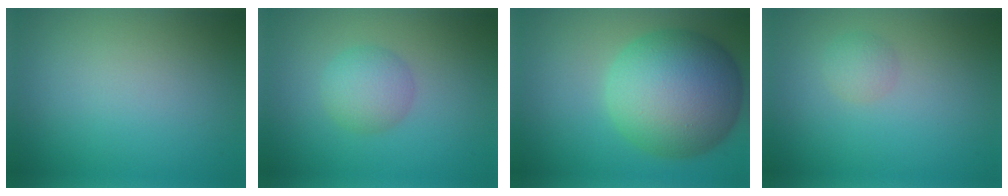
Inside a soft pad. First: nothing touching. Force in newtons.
{"total": 2.9, "press": 2.9, "slide": 0.1}
{"total": 12.5, "press": 12.4, "slide": 0.4}
{"total": 1.4, "press": 1.4, "slide": 0.0}